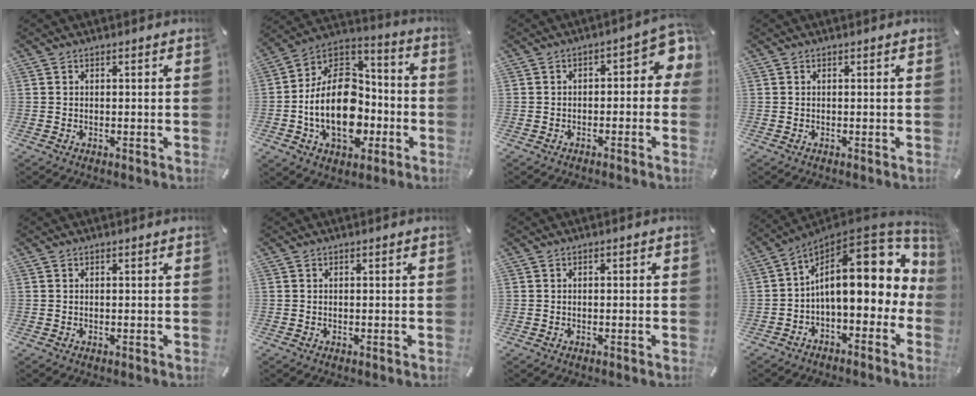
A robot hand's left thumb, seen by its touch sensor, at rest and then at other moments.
{"total": 21.8, "force": [-5.5, 14.7, 15.1], "torque": [-0.287, 0.007, -0.091]}
{"total": 7.3, "force": [0.9, 4.1, 6.0], "torque": [-0.071, -0.012, 0.009]}
{"total": 0.0}
{"total": 0.0}
{"total": 0.0}
{"total": 0.8, "force": [-0.5, 0.3, 0.6], "torque": [-0.012, 0.001, -0.009]}
{"total": 20.3, "force": [3.6, 10.7, 16.9], "torque": [-0.254, -0.044, 0.060]}